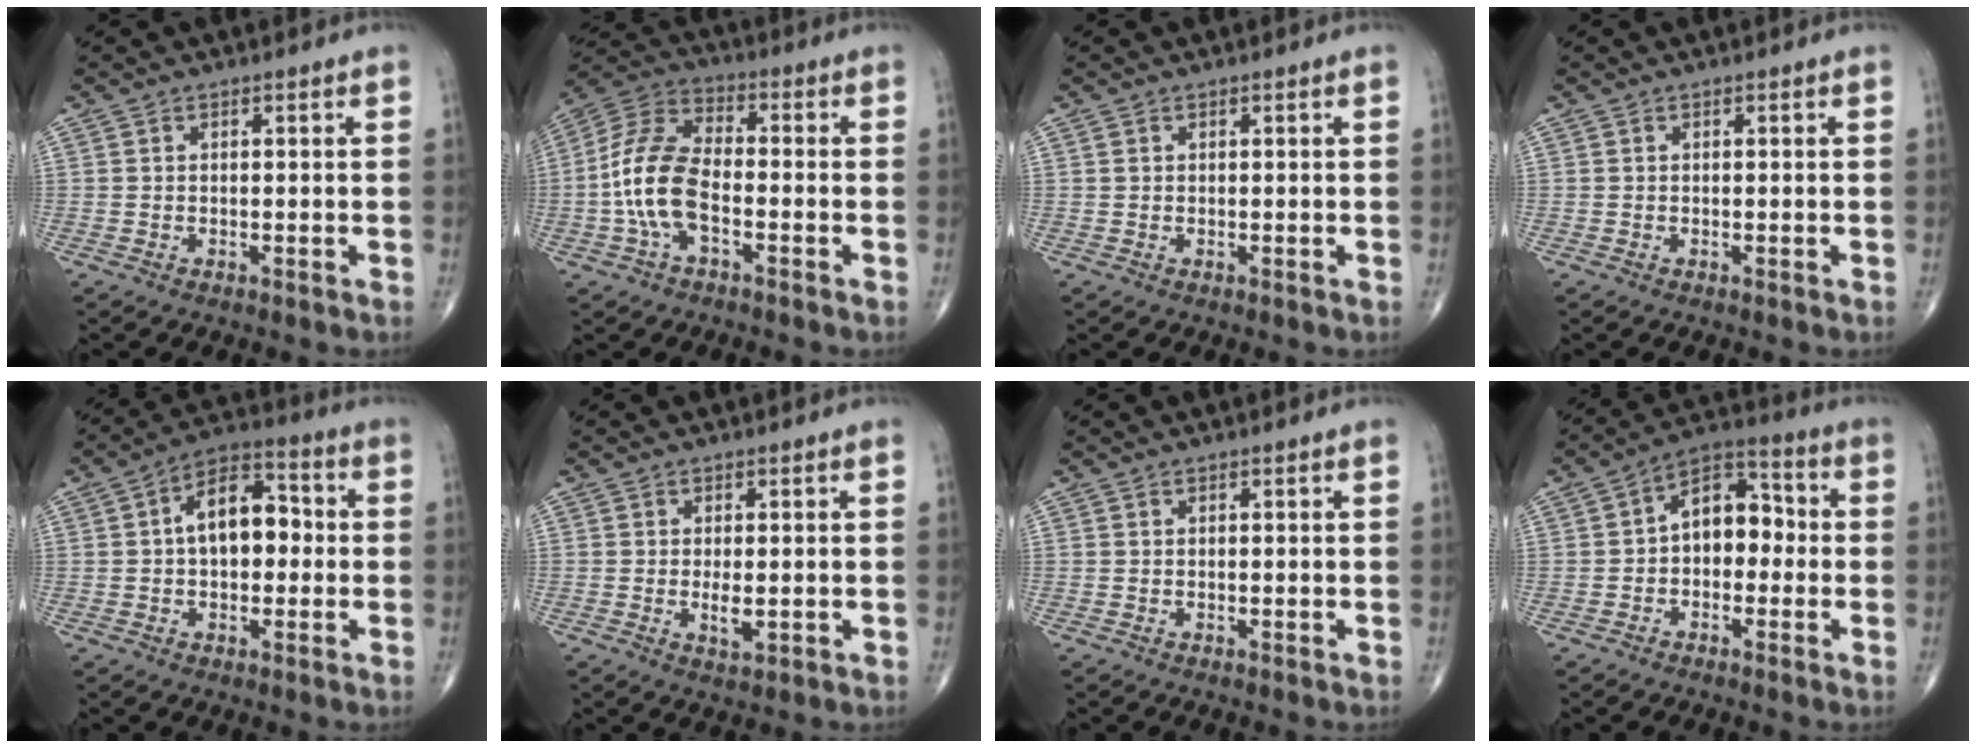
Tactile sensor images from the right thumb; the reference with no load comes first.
{"total": 12.3, "force": [-2.8, 6.3, 10.2], "torque": [-0.216, 0.037, -0.061]}
{"total": 0.5, "force": [0.2, 0.4, 0.2], "torque": [-0.004, 0.002, 0.005]}
{"total": 0.0}
{"total": 11.0, "force": [0.4, 6.7, 8.7], "torque": [-0.115, 0.032, -0.004]}
{"total": 2.9, "force": [-0.3, 1.2, 2.6], "torque": [-0.047, -0.006, -0.006]}
{"total": 0.0}
{"total": 9.8, "force": [-0.6, 6.5, 7.3], "torque": [-0.078, 0.039, -0.027]}